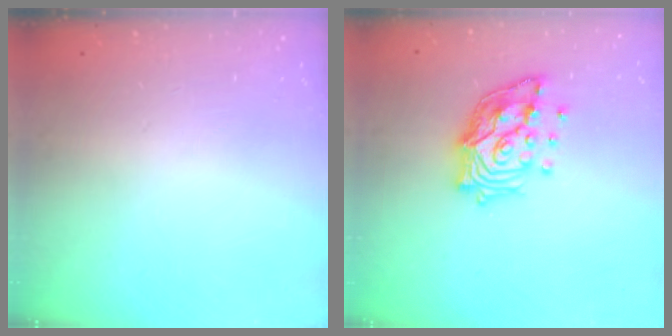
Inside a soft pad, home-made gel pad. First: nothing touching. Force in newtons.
{"total": 15.5, "press": 15.4, "slide": 0.9}